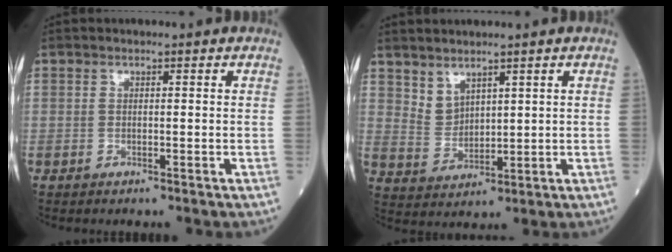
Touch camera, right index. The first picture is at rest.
{"total": 4.0, "force": [3.0, 2.2, 1.6], "torque": [-0.038, 0.002, 0.072]}